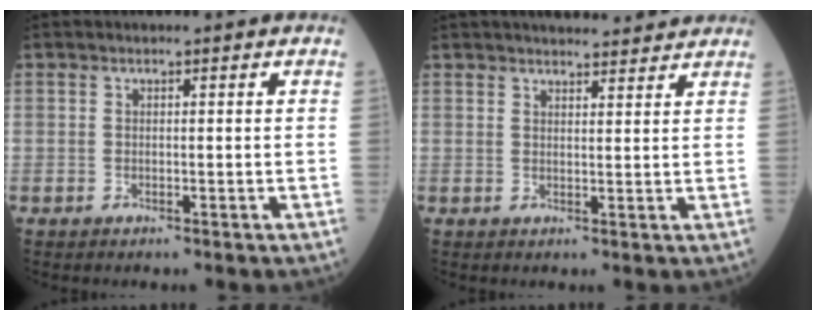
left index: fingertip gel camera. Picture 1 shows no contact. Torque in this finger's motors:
{"motor_torque": [-0.06, -0.84, 0.44, 0.08]}